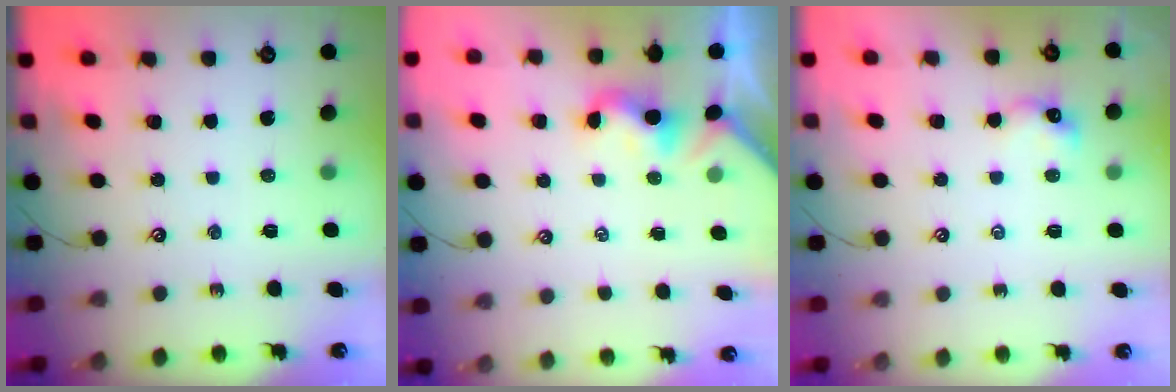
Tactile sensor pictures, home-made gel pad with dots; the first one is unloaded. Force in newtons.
{"total": 1.9, "press": 1.8, "slide": 0.5}
{"total": 2.9, "press": 2.9, "slide": 0.3}